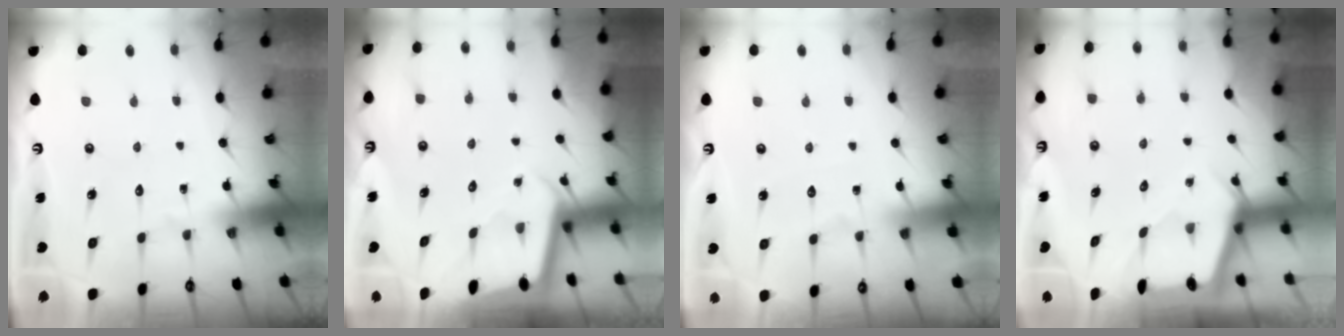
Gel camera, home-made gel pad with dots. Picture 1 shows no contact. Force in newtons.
{"total": 2.0, "press": 2.0, "slide": 0.1}
{"total": 3.9, "press": 3.9, "slide": 0.4}
{"total": 2.4, "press": 2.4, "slide": 0.3}